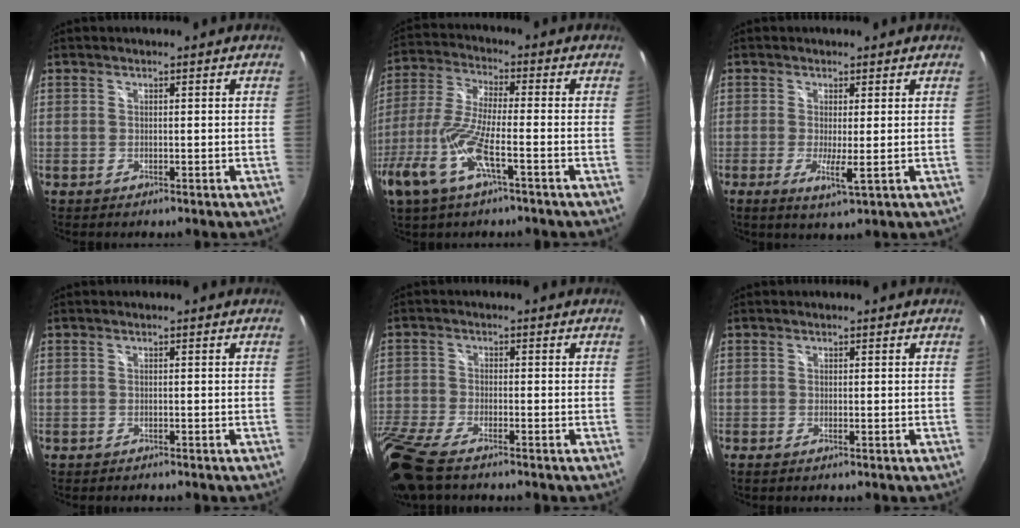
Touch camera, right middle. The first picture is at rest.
{"total": 14.6, "force": [-6.8, 3.2, 12.5], "torque": [-0.276, -0.022, -0.133]}
{"total": 3.8, "force": [-0.5, -0.1, 3.7], "torque": [-0.075, -0.012, -0.011]}
{"total": 0.8, "force": [-0.8, 0.2, 0.1], "torque": [-0.004, -0.002, -0.011]}
{"total": 12.7, "force": [-9.7, 3.6, 7.4], "torque": [-0.191, -0.042, -0.187]}
{"total": 0.7, "force": [-0.4, -0.2, 0.5], "torque": [-0.007, 0.002, -0.007]}